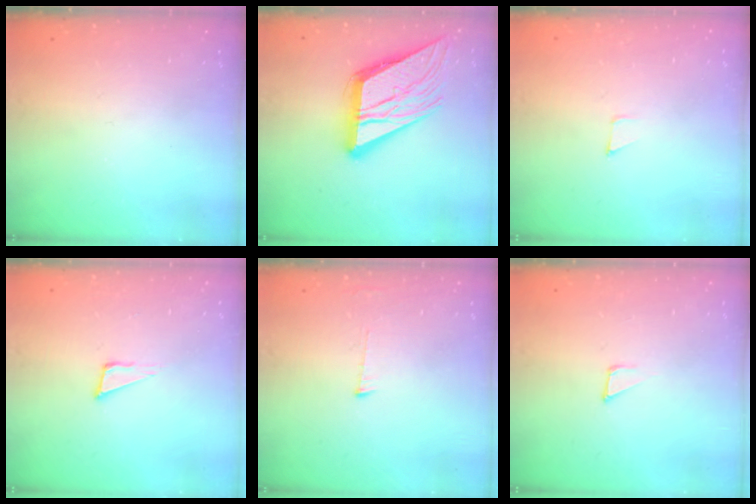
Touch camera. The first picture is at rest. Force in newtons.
{"total": 17.4, "press": 17.3, "slide": 1.3}
{"total": 2.6, "press": 2.6, "slide": 0.2}
{"total": 4.4, "press": 4.3, "slide": 0.8}
{"total": 4.0, "press": 4.0, "slide": 0.2}
{"total": 1.7, "press": 1.7, "slide": 0.0}